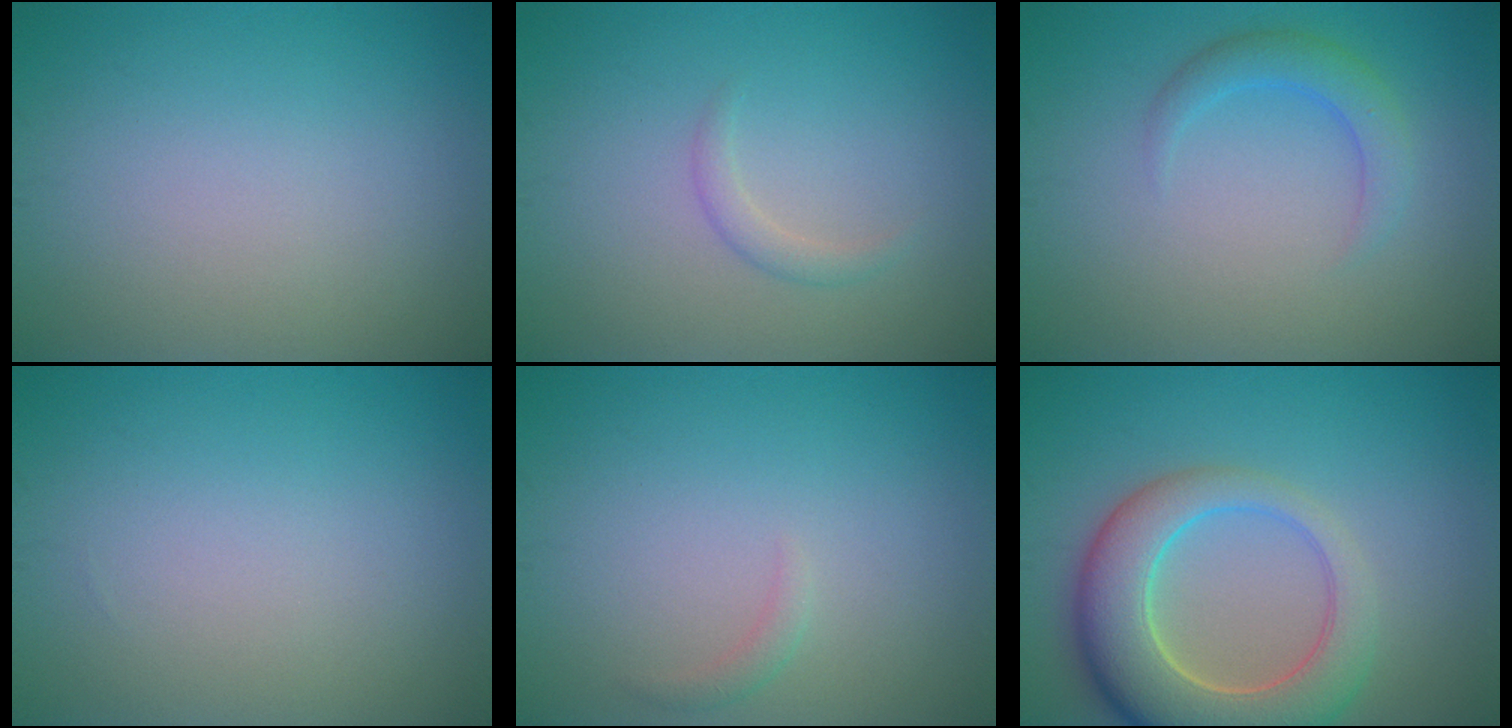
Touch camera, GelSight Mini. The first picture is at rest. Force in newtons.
{"total": 1.2, "press": 1.2, "slide": 0.1}
{"total": 2.4, "press": 2.4, "slide": 0.2}
{"total": 0.0}
{"total": 0.8, "press": 0.8, "slide": 0.1}
{"total": 8.3, "press": 8.2, "slide": 1.0}